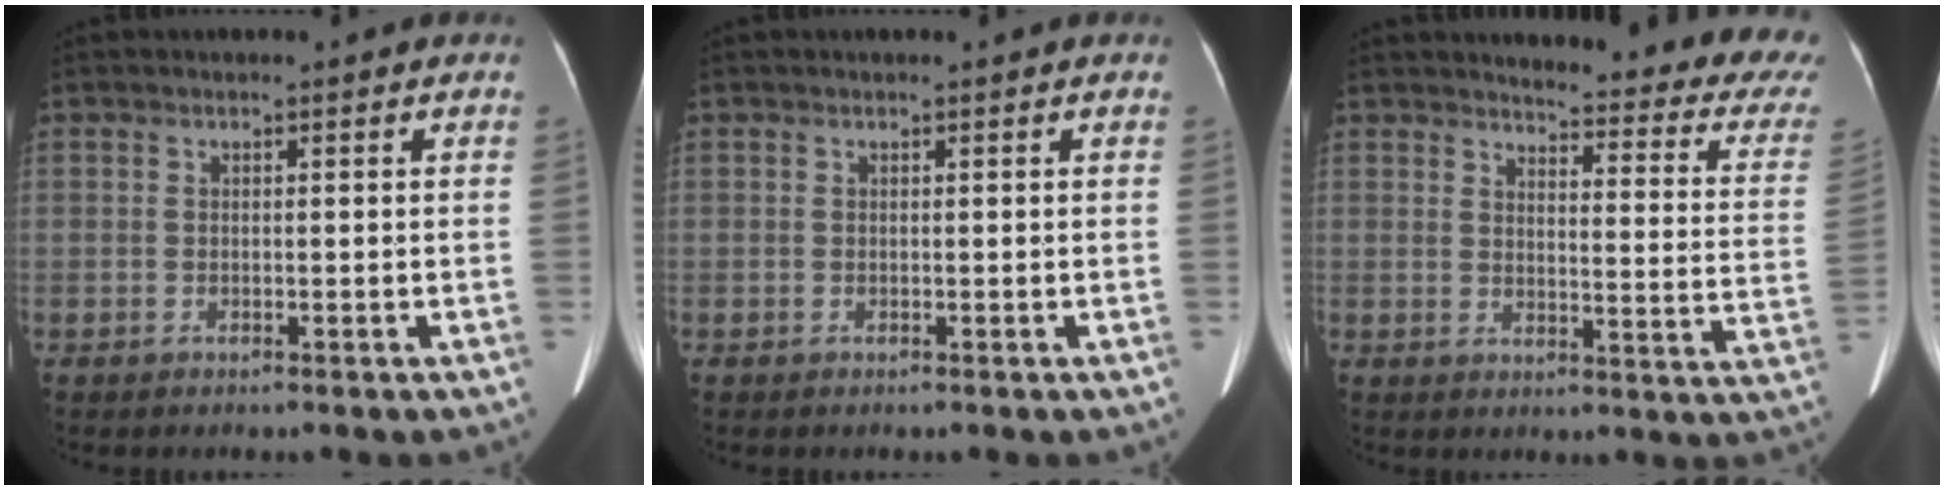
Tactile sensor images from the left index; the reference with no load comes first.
{"total": 0.0}
{"total": 18.1, "force": [17.0, 1.2, 6.2], "torque": [-0.067, -0.113, 0.167]}